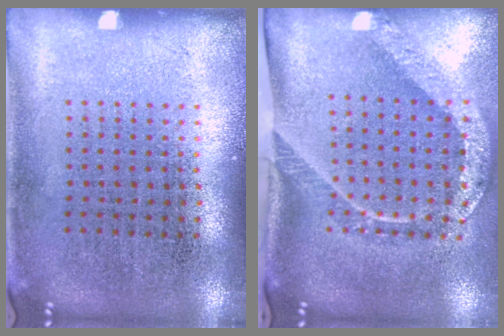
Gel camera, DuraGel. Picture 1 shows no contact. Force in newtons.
{"total": 2.4, "press": 1.7, "slide": 1.7}